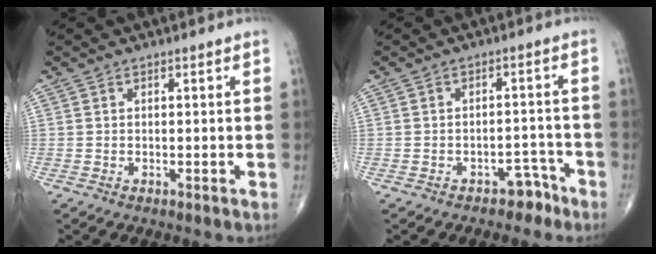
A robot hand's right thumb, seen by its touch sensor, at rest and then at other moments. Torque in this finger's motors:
{"motor_torque": [3.96, 1.05, 0.08, -0.45, -0.01]}